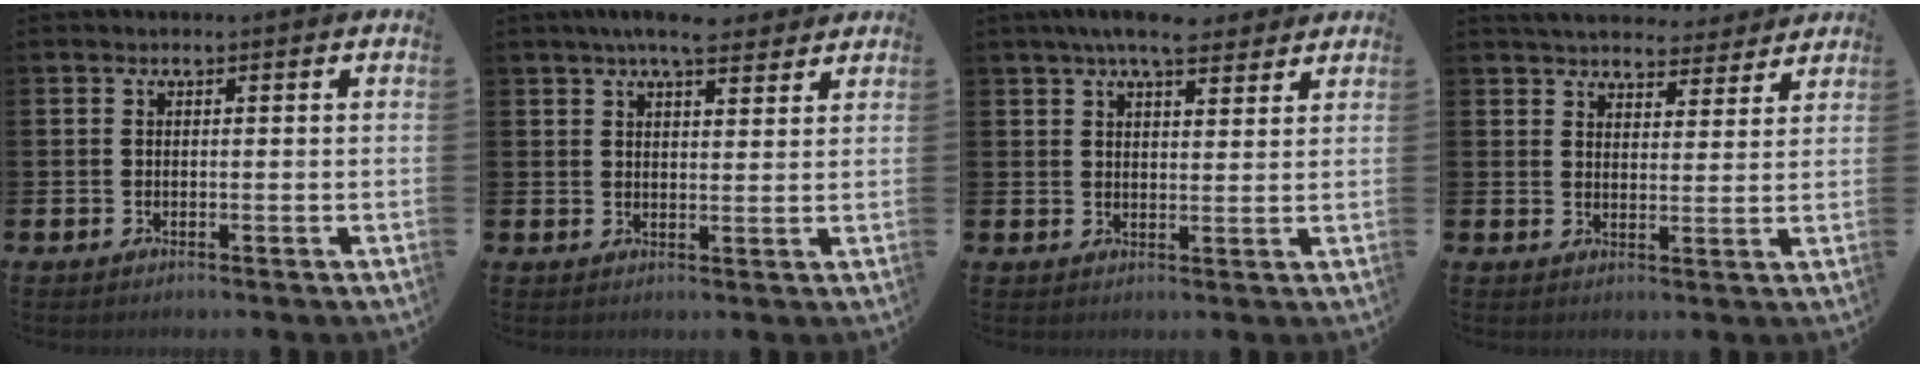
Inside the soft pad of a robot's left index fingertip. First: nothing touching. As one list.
[{"total": 5.9, "force": [5.3, 1.3, 2.3], "torque": [-0.040, -0.023, 0.093]}, {"total": 6.2, "force": [5.5, 1.6, 2.4], "torque": [-0.042, -0.022, 0.097]}, {"total": 5.1, "force": [5.0, 1.1, 0.3], "torque": [-0.015, -0.034, 0.087]}]